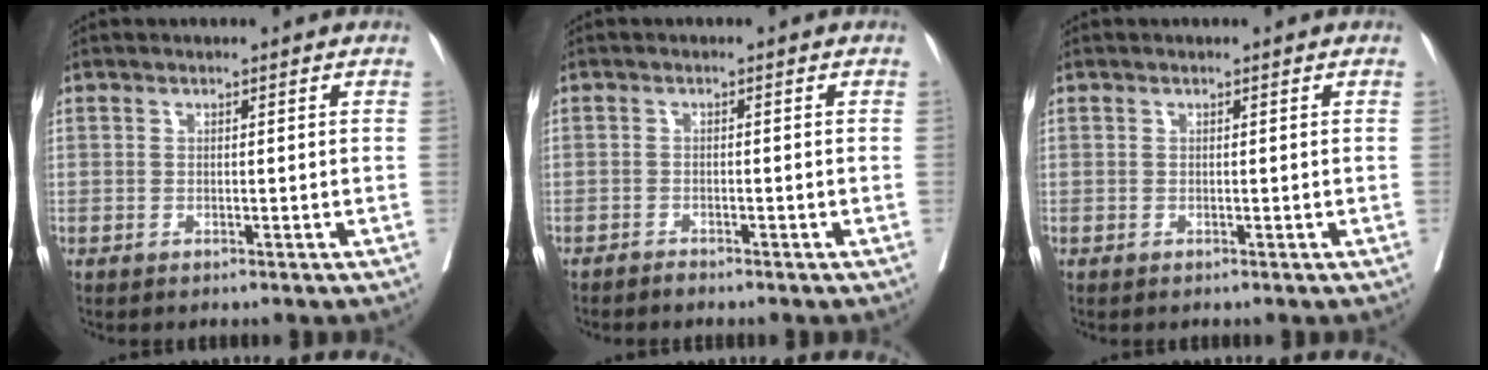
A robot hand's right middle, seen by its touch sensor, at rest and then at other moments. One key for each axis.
{"total": 0.8, "fx": -0.8, "fy": 0.1, "fz": 0.1, "tx": -0.006, "ty": -0.001, "tz": -0.012}
{"total": 0.0}